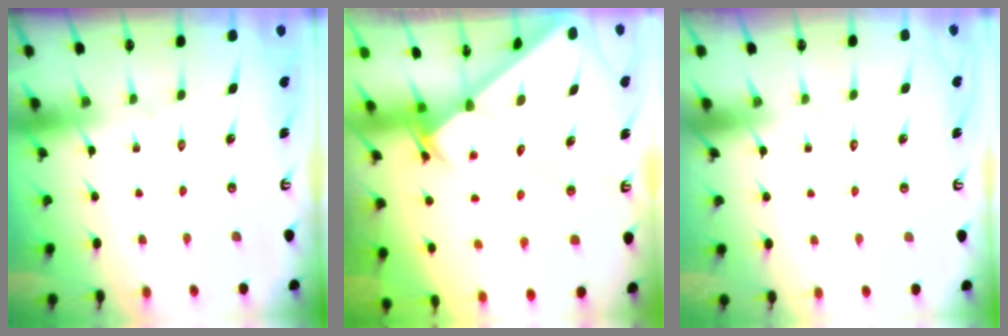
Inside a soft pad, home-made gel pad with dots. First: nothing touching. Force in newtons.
{"total": 2.0, "press": 2.0, "slide": 0.1}
{"total": 1.6, "press": 1.6, "slide": 0.1}